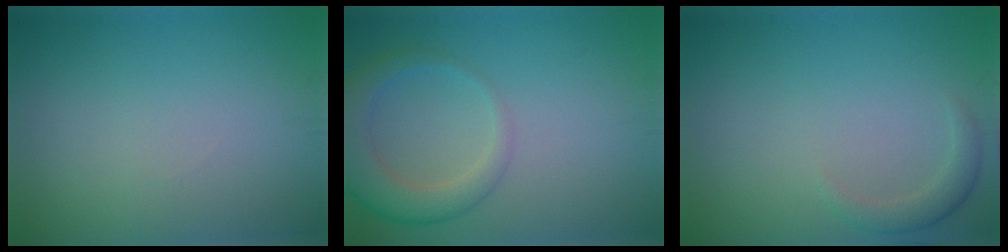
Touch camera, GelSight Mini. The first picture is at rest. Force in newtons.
{"total": 4.6, "press": 4.6, "slide": 0.2}
{"total": 1.9, "press": 1.9, "slide": 0.3}